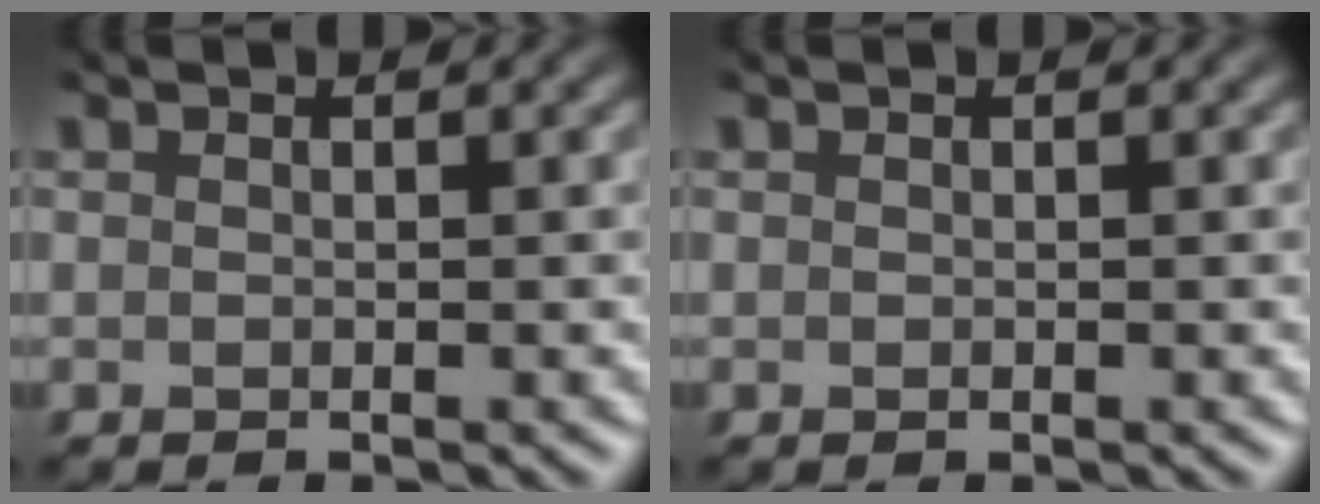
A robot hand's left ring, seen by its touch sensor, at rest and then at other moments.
{"total": 0.0}